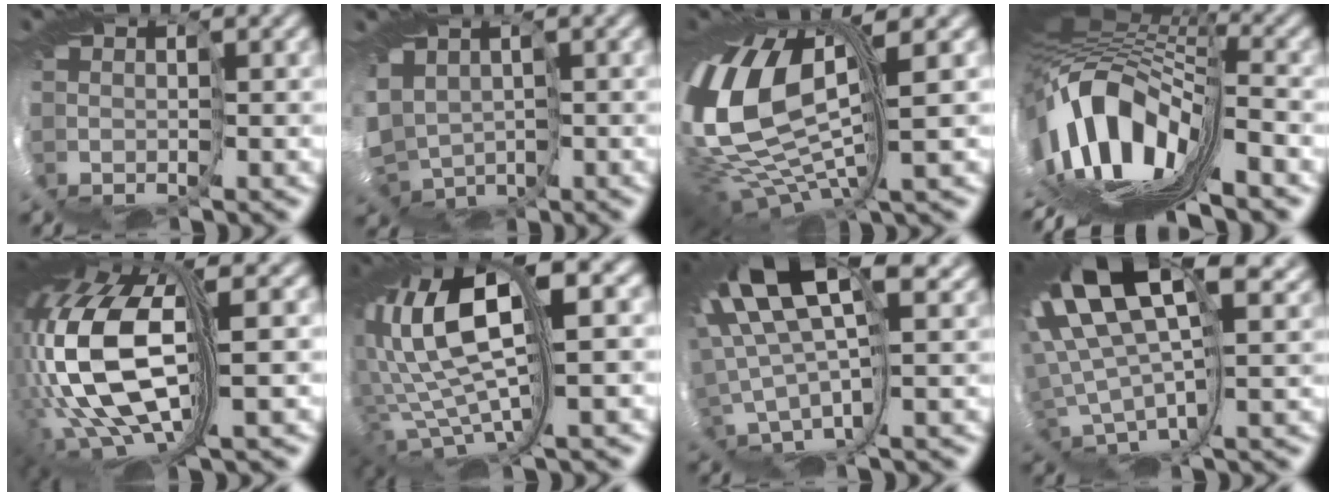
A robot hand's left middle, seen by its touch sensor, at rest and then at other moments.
{"total": 4.2, "force": [-1.6, 3.2, 2.3], "torque": [-0.101, -0.016, -0.004]}
{"total": 9.5, "force": [1.9, 2.8, 8.9], "torque": [-0.266, -0.004, 0.044]}
{"total": 11.5, "force": [-4.8, 3.5, 9.8], "torque": [-0.226, 0.017, -0.080]}
{"total": 12.2, "force": [-1.3, 3.6, 11.6], "torque": [-0.277, -0.018, -0.010]}
{"total": 10.3, "force": [2.7, 2.2, 9.7], "torque": [-0.254, 0.017, 0.064]}
{"total": 9.5, "force": [5.4, 1.5, 7.7], "torque": [-0.217, 0.012, 0.099]}
{"total": 11.7, "force": [5.8, 3.2, 9.6], "torque": [-0.242, 0.009, 0.119]}